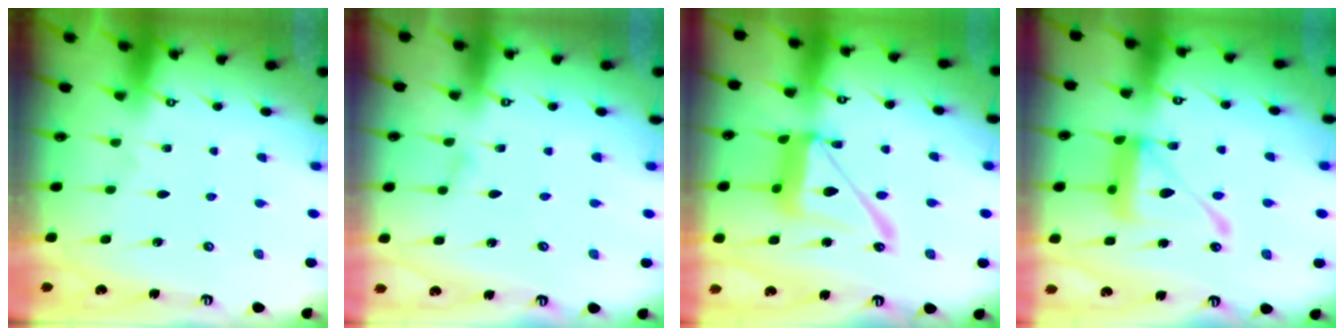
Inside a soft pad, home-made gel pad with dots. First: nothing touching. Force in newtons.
{"total": 2.8, "press": 2.8, "slide": 0.2}
{"total": 16.1, "press": 16.0, "slide": 1.4}
{"total": 14.8, "press": 14.8, "slide": 1.5}